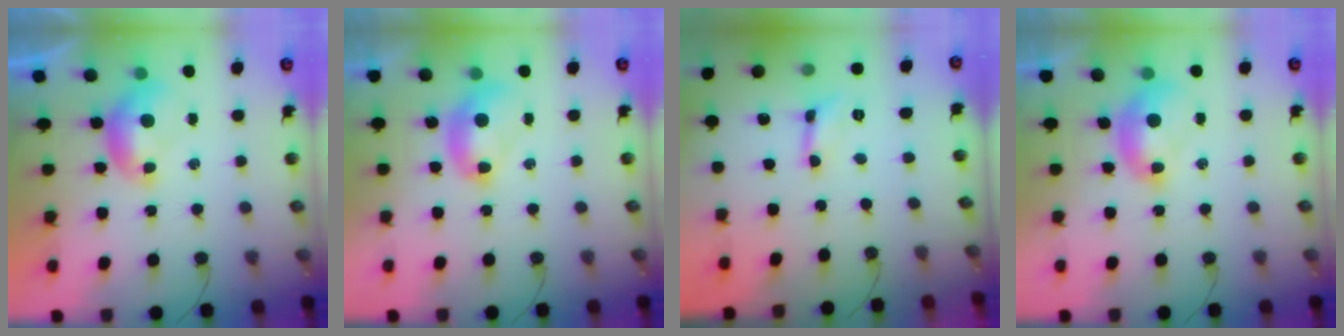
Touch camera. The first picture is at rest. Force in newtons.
{"total": 2.7, "press": 2.7, "slide": 0.1}
{"total": 0.5, "press": 0.5, "slide": 0.1}
{"total": 1.8, "press": 1.7, "slide": 0.6}